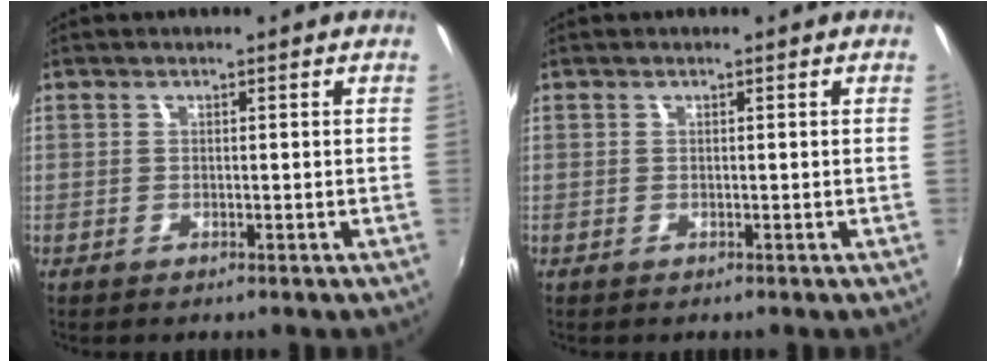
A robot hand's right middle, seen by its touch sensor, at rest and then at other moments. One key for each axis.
{"total": 0.0}